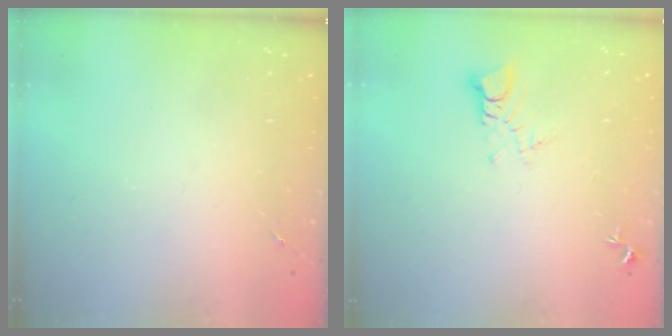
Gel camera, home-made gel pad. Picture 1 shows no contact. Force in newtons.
{"total": 3.5, "press": 3.5, "slide": 0.2}